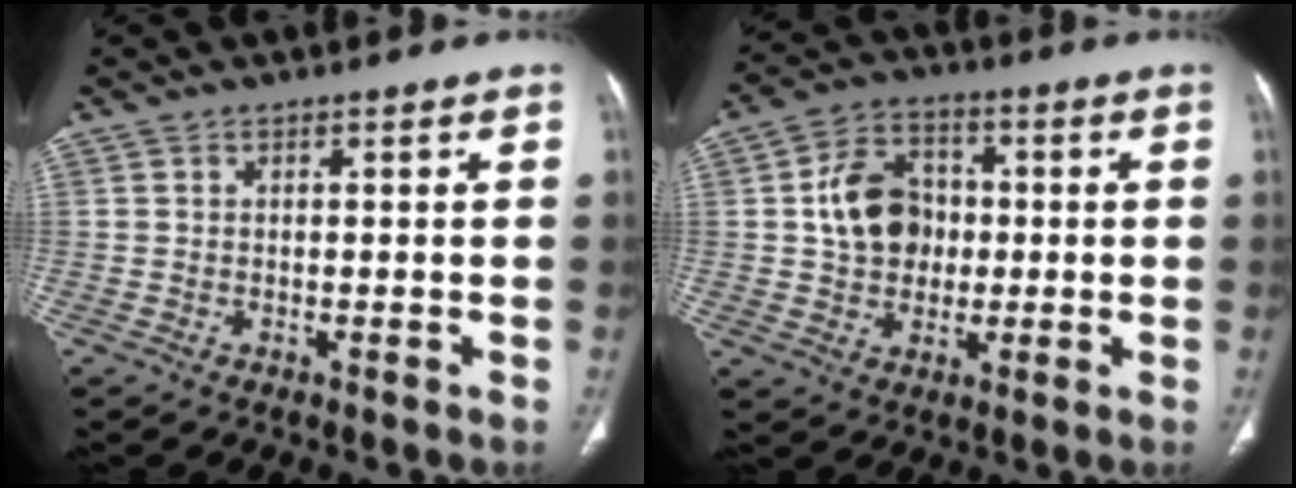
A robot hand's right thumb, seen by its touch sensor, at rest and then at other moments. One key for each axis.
{"total": 11.2, "fx": 0.5, "fy": 9.0, "fz": 6.7, "tx": -0.085, "ty": 0.015, "tz": 0.006}